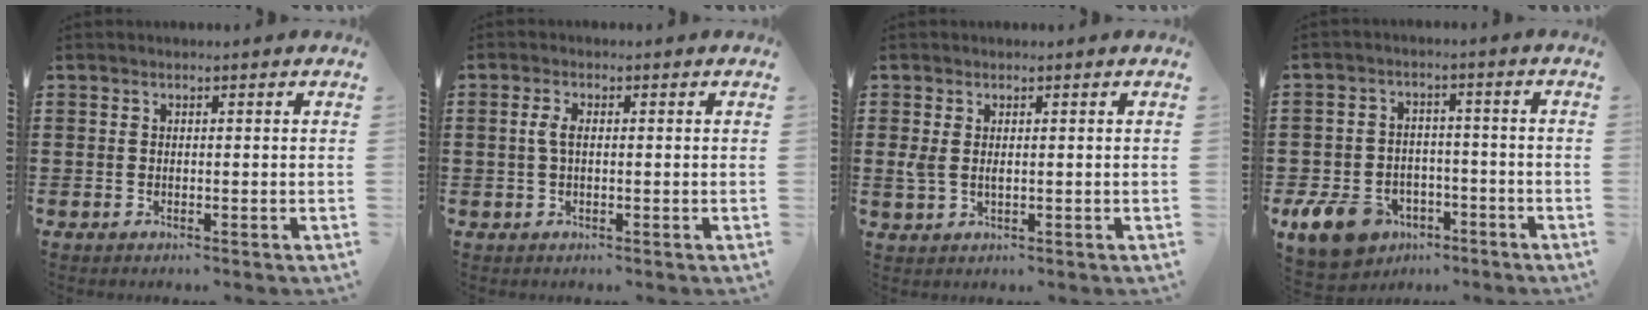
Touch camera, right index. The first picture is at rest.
{"total": 2.5, "force": [0.1, 1.1, 2.3], "torque": [-0.059, -0.001, -0.005]}
{"total": 1.9, "force": [0.3, 0.9, 1.6], "torque": [-0.042, 0.002, 0.003]}
{"total": 7.9, "force": [-4.8, 5.1, 3.7], "torque": [-0.112, 0.012, -0.096]}